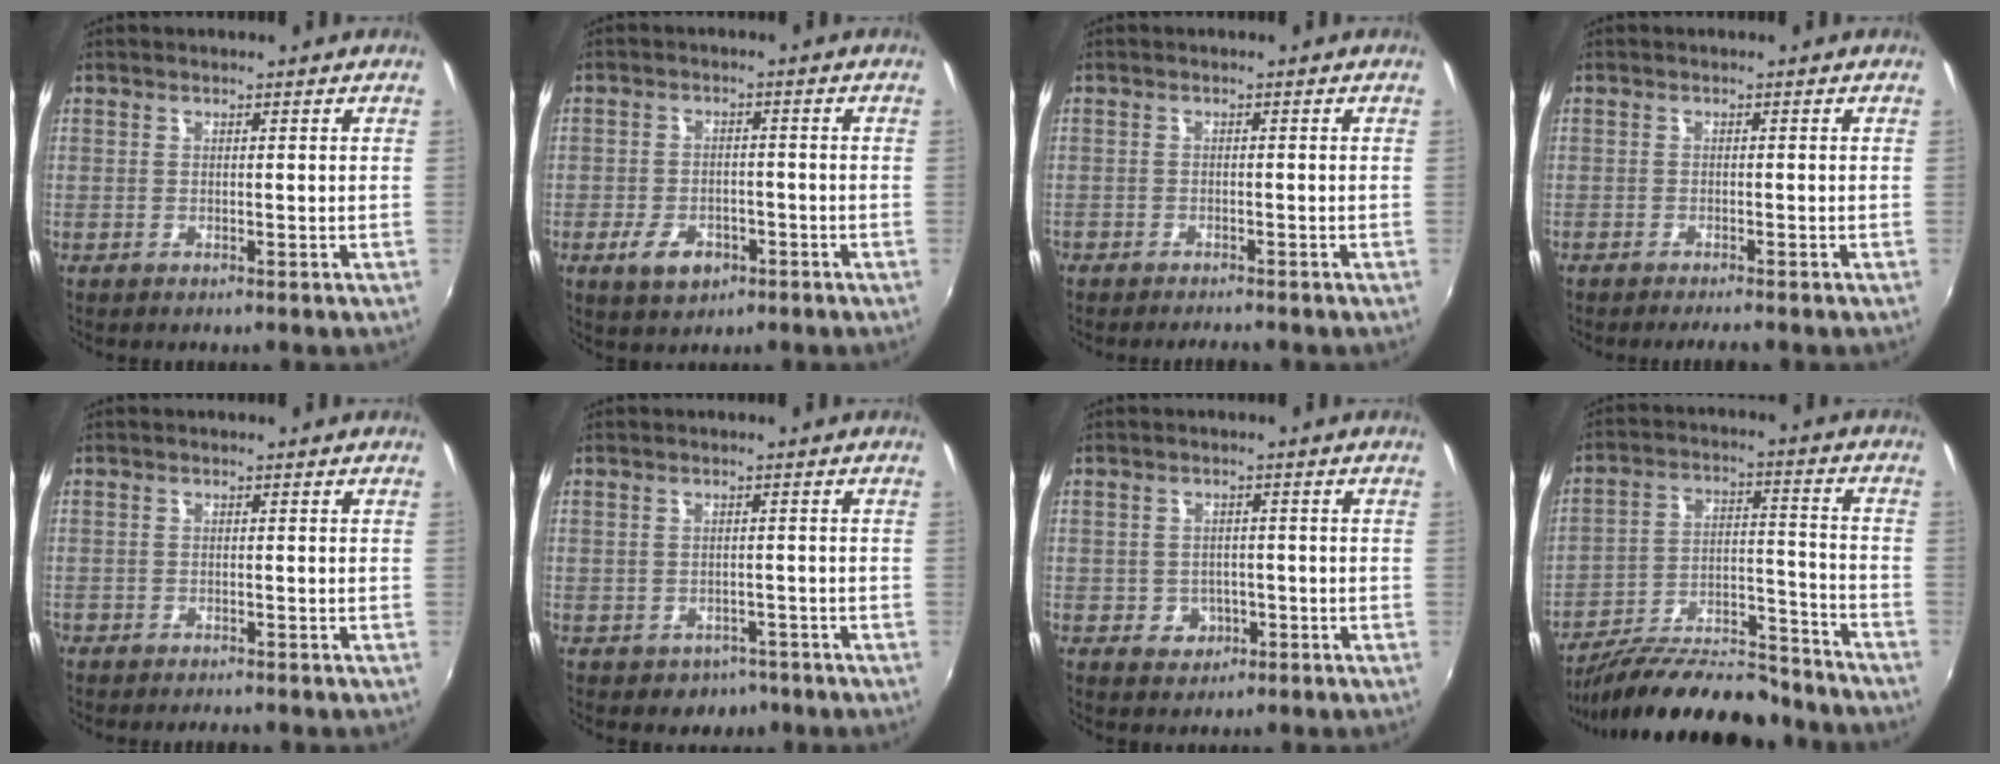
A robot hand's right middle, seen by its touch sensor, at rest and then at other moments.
{"total": 6.3, "force": [-3.3, 3.9, 3.7], "torque": [-0.090, -0.004, -0.053]}
{"total": 2.9, "force": [-2.7, 0.6, 0.9], "torque": [-0.034, -0.010, -0.047]}
{"total": 2.5, "force": [-2.3, 0.1, 1.1], "torque": [-0.027, -0.009, -0.040]}
{"total": 2.6, "force": [-2.4, 0.9, 0.7], "torque": [-0.030, -0.009, -0.043]}
{"total": 4.1, "force": [-2.5, 3.2, 0.7], "torque": [-0.022, 0.002, -0.026]}
{"total": 4.3, "force": [-1.4, 3.9, 1.2], "torque": [-0.031, 0.005, -0.013]}
{"total": 21.4, "force": [-18.5, 5.9, 9.0], "torque": [-0.159, 0.007, -0.269]}